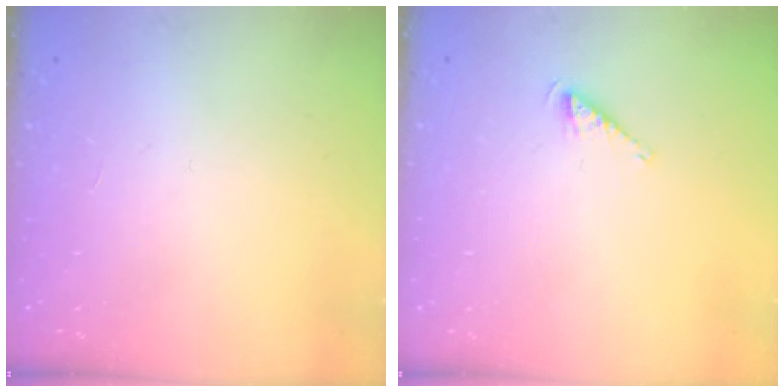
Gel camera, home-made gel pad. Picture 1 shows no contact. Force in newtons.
{"total": 3.7, "press": 3.7, "slide": 0.5}